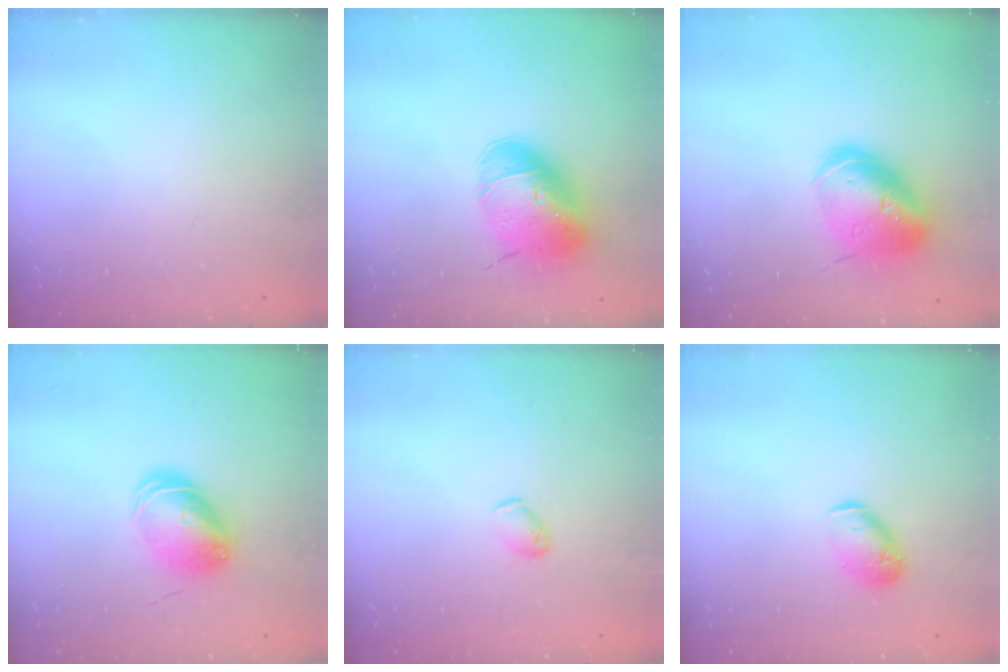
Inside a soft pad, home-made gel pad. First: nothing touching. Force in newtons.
{"total": 10.9, "press": 10.7, "slide": 1.9}
{"total": 18.3, "press": 18.0, "slide": 2.9}
{"total": 9.0, "press": 9.0, "slide": 0.3}
{"total": 3.6, "press": 3.5, "slide": 0.8}
{"total": 9.0, "press": 8.9, "slide": 1.3}